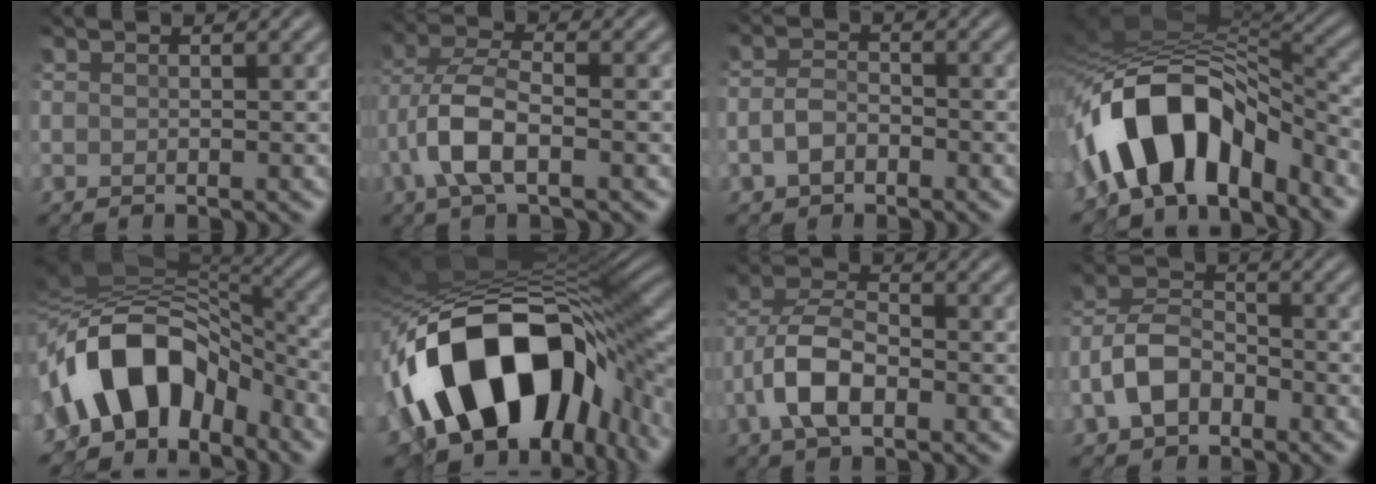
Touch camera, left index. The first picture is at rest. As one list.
[{"total": 5.2, "force": [-1.7, 2.1, 4.5], "torque": [-0.101, 0.010, -0.037]}, {"total": 2.2, "force": [-1.0, 1.4, 1.4], "torque": [-0.032, 0.007, -0.023]}, {"total": 10.9, "force": [-5.2, 5.5, 7.7], "torque": [-0.126, 0.013, -0.089]}, {"total": 10.9, "force": [-3.8, 6.7, 7.7], "torque": [-0.125, 0.024, -0.070]}, {"total": 16.4, "force": [-4.9, 9.3, 12.6], "torque": [-0.212, 0.001, -0.077]}, {"total": 5.6, "force": [-2.2, 2.6, 4.5], "torque": [-0.093, 0.013, -0.046]}, {"total": 5.1, "force": [-2.4, 3.2, 3.1], "torque": [-0.068, 0.010, -0.050]}]